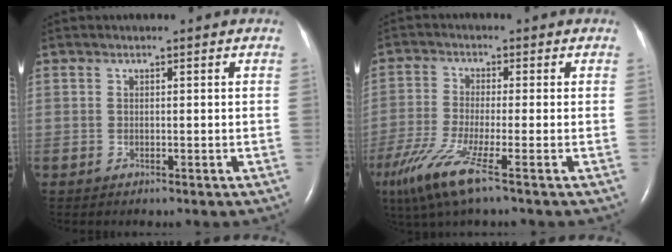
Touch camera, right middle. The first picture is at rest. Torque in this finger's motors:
{"motor_torque": [1.34, -0.80, 0.63, 0.21]}